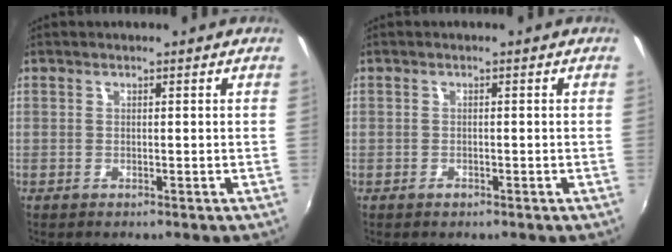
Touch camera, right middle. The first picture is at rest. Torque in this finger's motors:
{"motor_torque": [0.35, -0.39, -0.02, -0.01]}